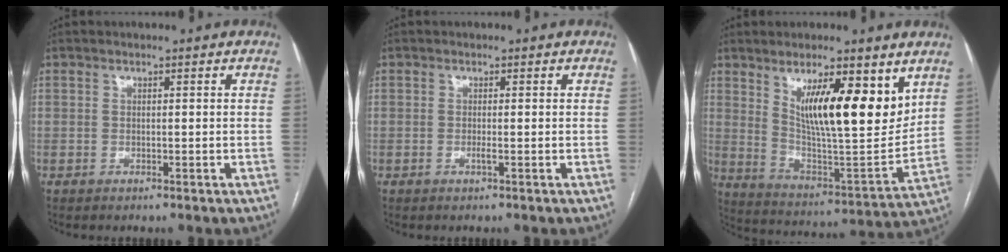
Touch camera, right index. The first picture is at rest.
{"total": 0.8, "force": [-0.3, -0.1, 0.8], "torque": [-0.018, -0.002, -0.005]}
{"total": 16.4, "force": [8.1, 3.4, 13.9], "torque": [-0.220, -0.018, 0.143]}